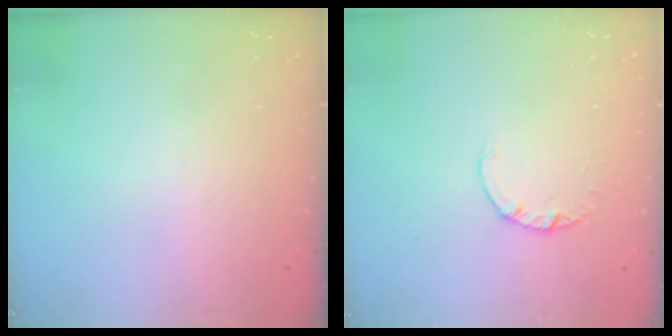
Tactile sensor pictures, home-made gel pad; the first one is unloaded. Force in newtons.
{"total": 1.8, "press": 1.8, "slide": 0.1}